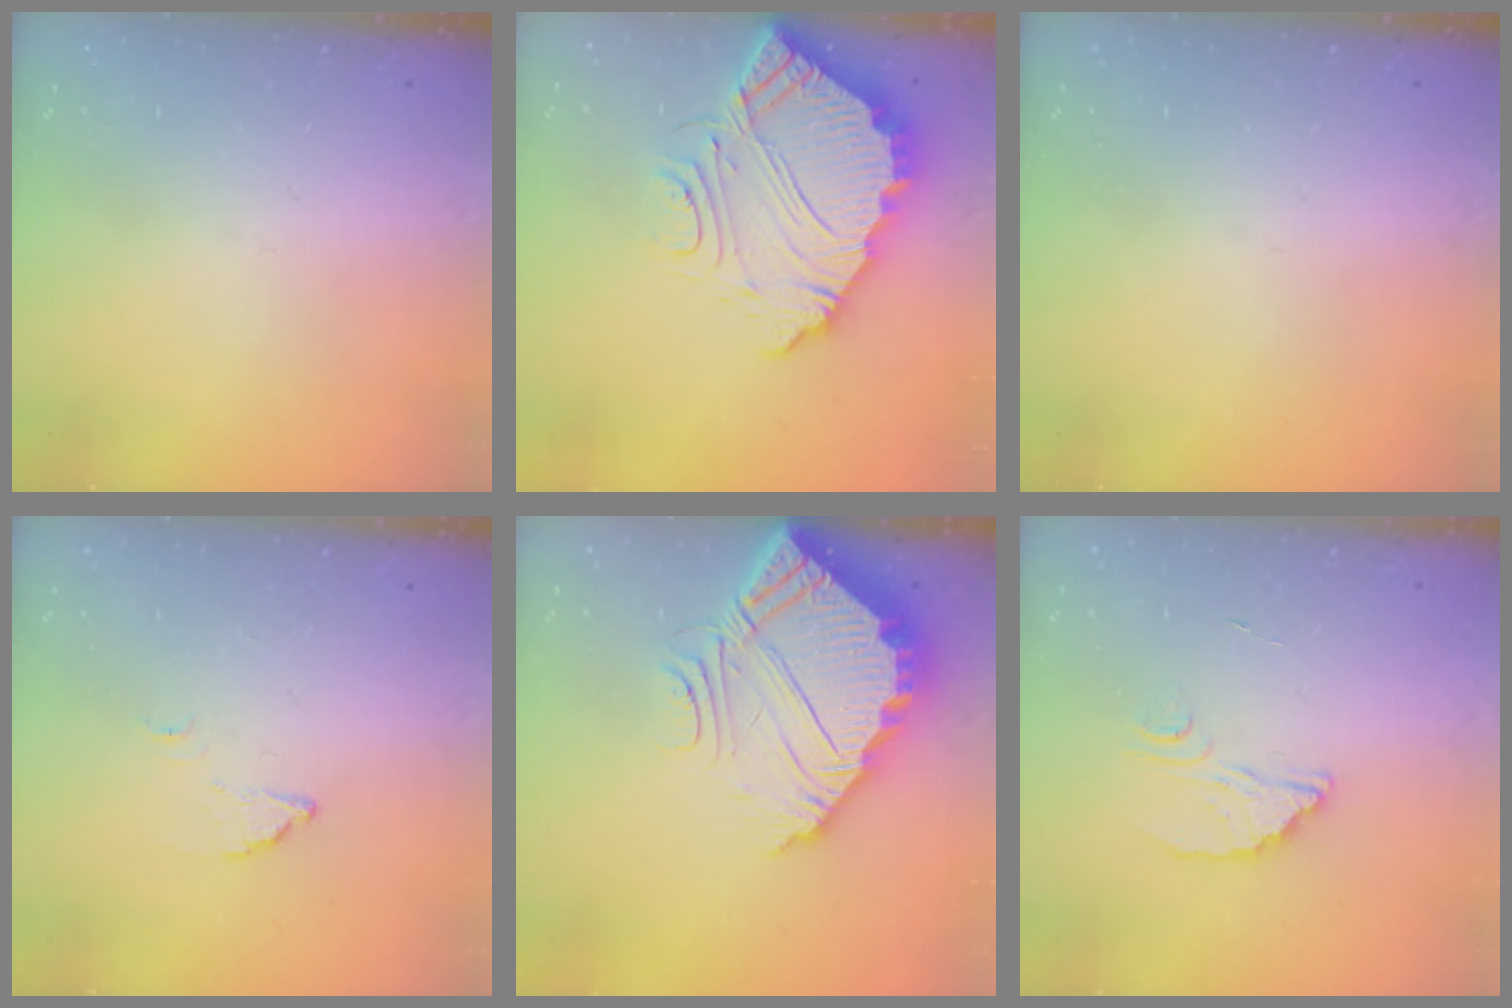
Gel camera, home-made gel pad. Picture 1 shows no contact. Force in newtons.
{"total": 13.6, "press": 13.6, "slide": 1.1}
{"total": 0.0}
{"total": 2.2, "press": 2.2, "slide": 0.1}
{"total": 10.6, "press": 10.6, "slide": 0.6}
{"total": 2.3, "press": 2.3, "slide": 0.1}